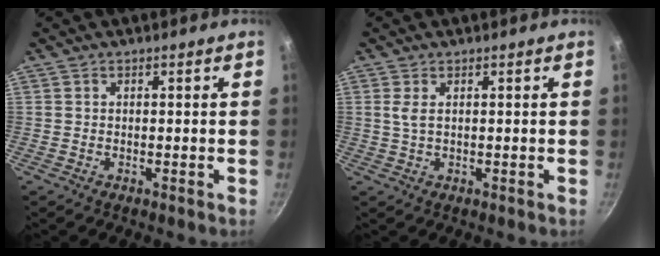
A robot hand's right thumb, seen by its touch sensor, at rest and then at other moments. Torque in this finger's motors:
{"motor_torque": [-0.34, -0.35, 0.37, -0.24, 0.00]}